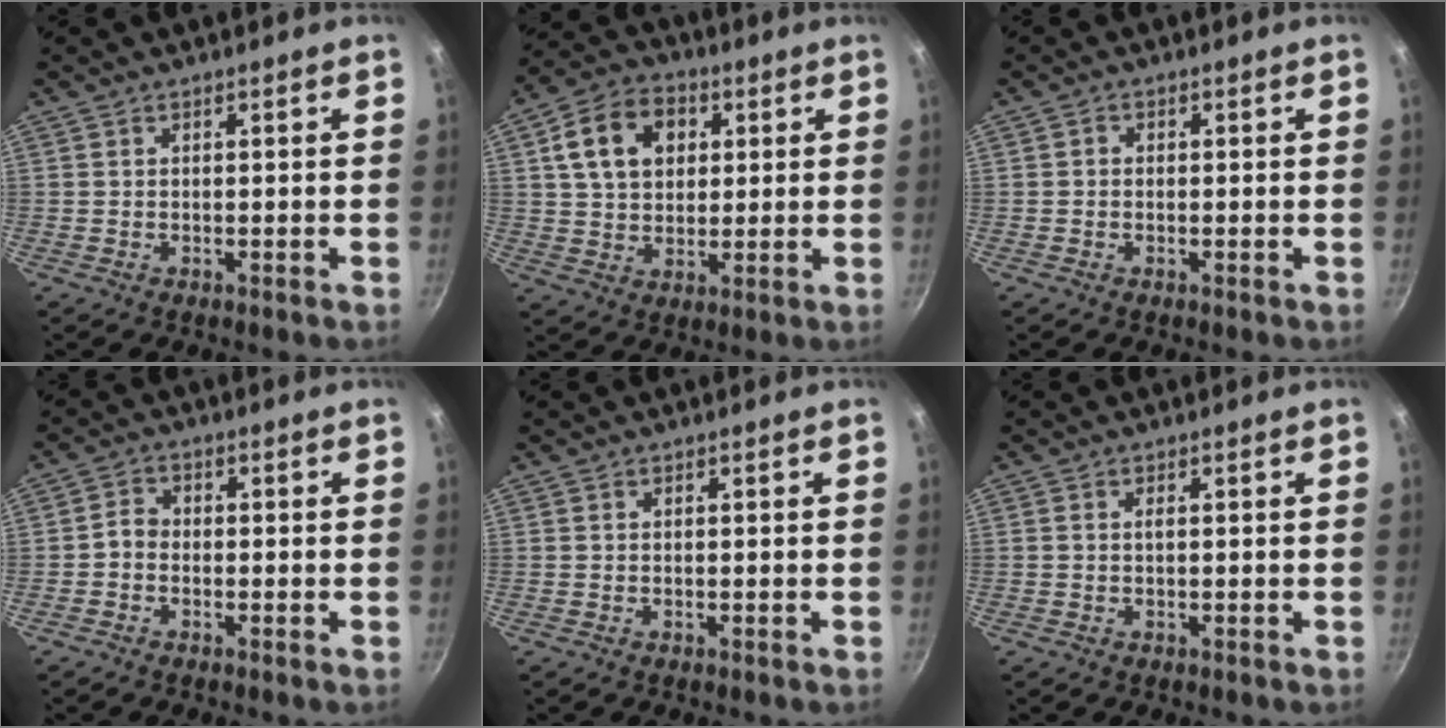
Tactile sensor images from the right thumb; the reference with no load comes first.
{"total": 12.7, "force": [3.8, 9.4, 7.8], "torque": [-0.117, 0.007, 0.054]}
{"total": 0.9, "force": [0.0, 0.8, 0.4], "torque": [-0.008, 0.005, -0.001]}
{"total": 2.4, "force": [-0.9, 1.9, 1.1], "torque": [-0.019, 0.018, -0.027]}
{"total": 0.0}
{"total": 0.5, "force": [0.0, 0.2, 0.5], "torque": [-0.010, 0.001, 0.000]}